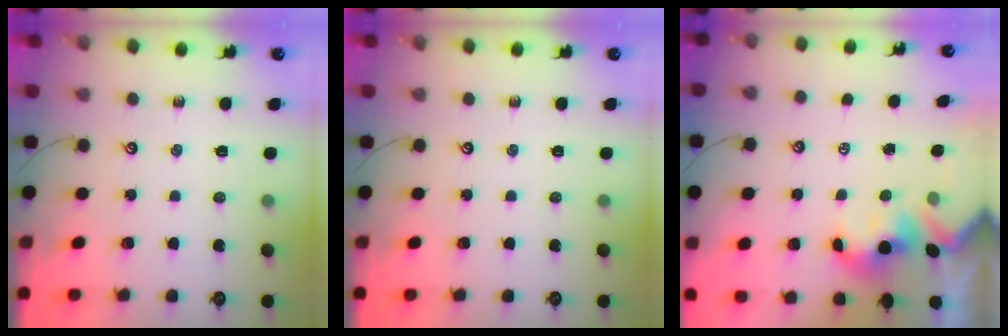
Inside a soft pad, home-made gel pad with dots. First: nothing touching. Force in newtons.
{"total": 0.0}
{"total": 1.7, "press": 1.5, "slide": 0.7}